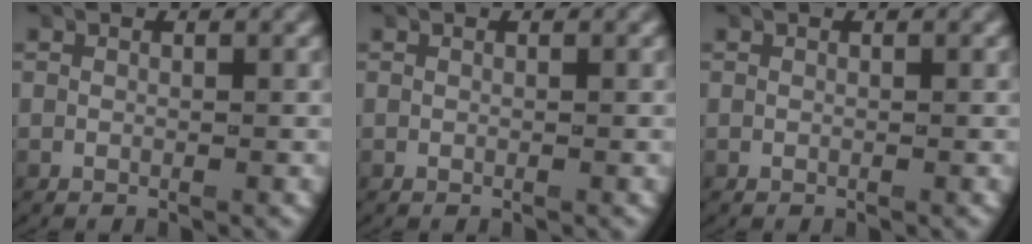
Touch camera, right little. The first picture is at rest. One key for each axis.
{"total": 0.0}
{"total": 0.0}